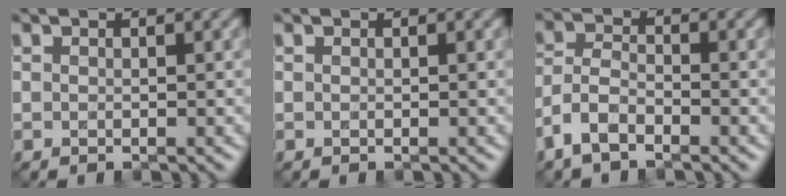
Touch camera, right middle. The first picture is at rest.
{"total": 0.0}
{"total": 3.4, "force": [-2.3, 1.4, 2.1], "torque": [-0.043, 0.003, -0.058]}